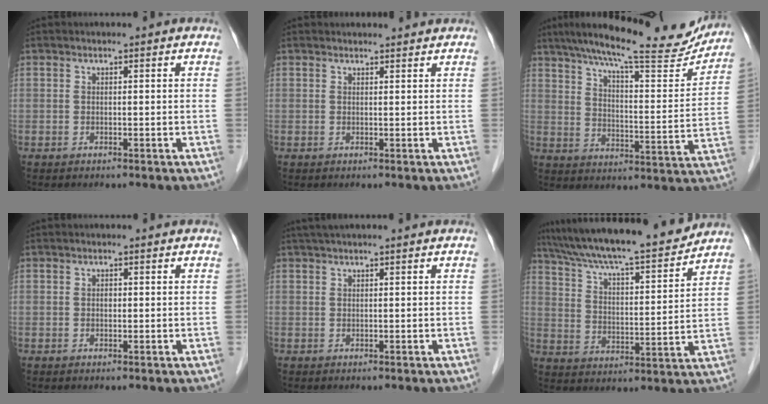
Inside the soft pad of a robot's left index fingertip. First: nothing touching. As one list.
[{"total": 1.6, "force": [1.5, 0.3, 0.0], "torque": [-0.004, 0.005, 0.012]}, {"total": 21.1, "force": [18.5, 2.6, 9.8], "torque": [-0.155, -0.026, 0.245]}, {"total": 1.1, "force": [-1.1, 0.3, 0.2], "torque": [-0.003, -0.005, -0.019]}, {"total": 1.7, "force": [1.0, -0.4, 1.3], "torque": [-0.016, 0.022, 0.019]}, {"total": 18.0, "force": [16.0, 1.1, 8.0], "torque": [-0.136, -0.001, 0.245]}]